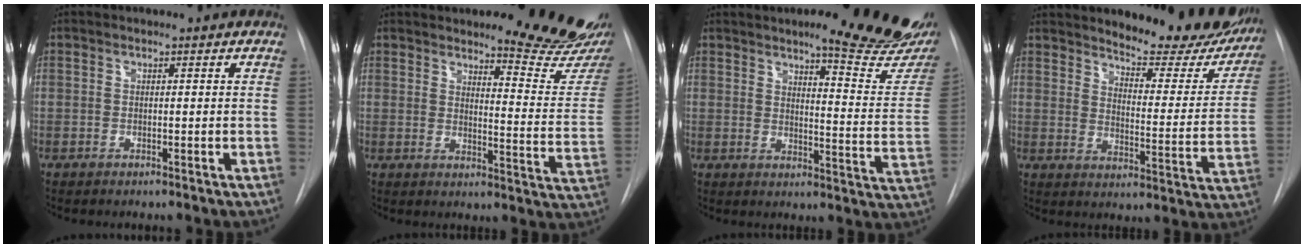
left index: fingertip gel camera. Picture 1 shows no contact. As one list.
[{"total": 14.6, "force": [13.2, 1.1, 6.1], "torque": [-0.067, -0.098, 0.147]}, {"total": 18.0, "force": [14.1, 2.5, 10.8], "torque": [-0.122, -0.052, 0.162]}, {"total": 18.8, "force": [16.8, 4.7, 7.0], "torque": [-0.076, -0.055, 0.205]}]